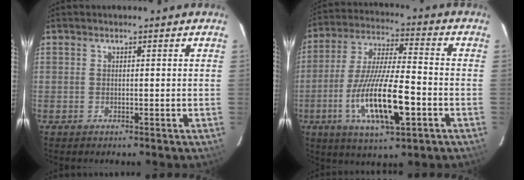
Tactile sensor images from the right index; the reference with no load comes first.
{"total": 16.8, "force": [-5.9, 3.8, 15.3], "torque": [-0.308, -0.018, -0.105]}